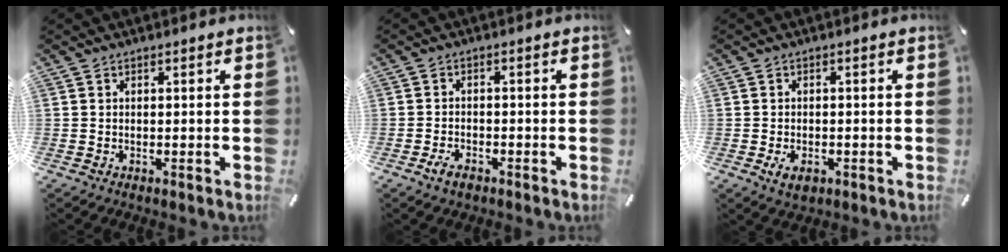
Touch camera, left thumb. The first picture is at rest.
{"total": 3.3, "force": [-2.1, 1.8, 1.8], "torque": [-0.045, 0.006, -0.043]}
{"total": 3.2, "force": [-1.3, 2.1, 2.0], "torque": [-0.041, 0.003, -0.023]}